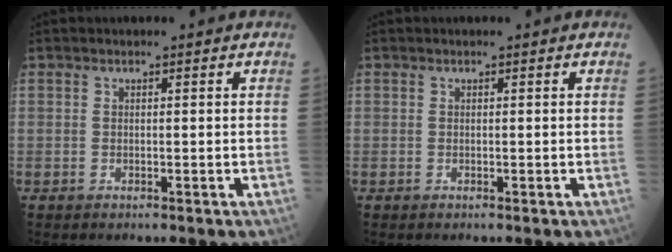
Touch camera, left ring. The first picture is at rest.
{"total": 0.0}